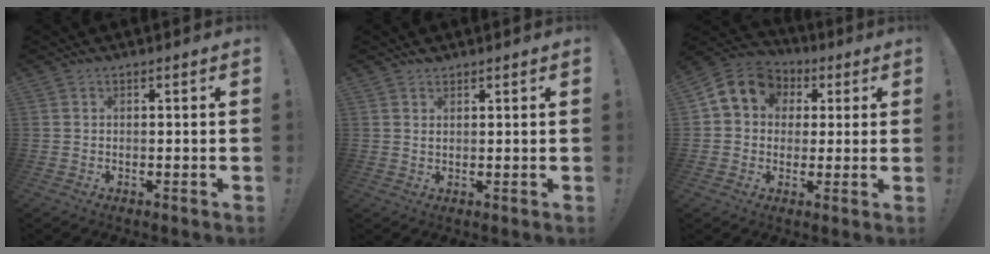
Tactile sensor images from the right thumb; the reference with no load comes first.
{"total": 1.2, "force": [1.0, 0.5, 0.5], "torque": [-0.005, -0.002, 0.019]}
{"total": 10.4, "force": [3.1, 8.7, 4.7], "torque": [-0.068, -0.006, 0.064]}